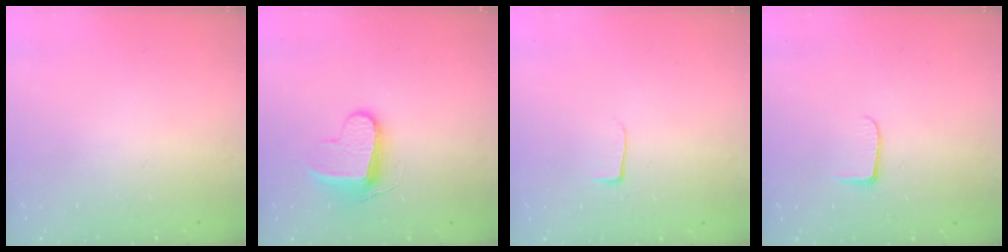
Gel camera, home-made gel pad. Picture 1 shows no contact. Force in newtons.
{"total": 9.5, "press": 9.5, "slide": 0.1}
{"total": 3.8, "press": 3.8, "slide": 0.5}
{"total": 5.3, "press": 5.2, "slide": 0.7}